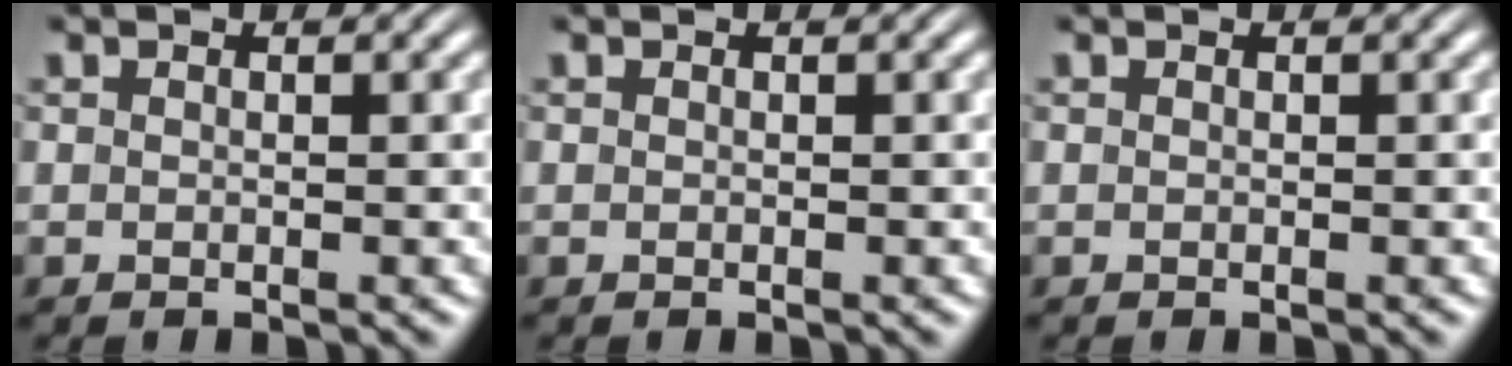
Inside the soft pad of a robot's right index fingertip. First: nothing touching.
{"total": 0.0}
{"total": 0.0}